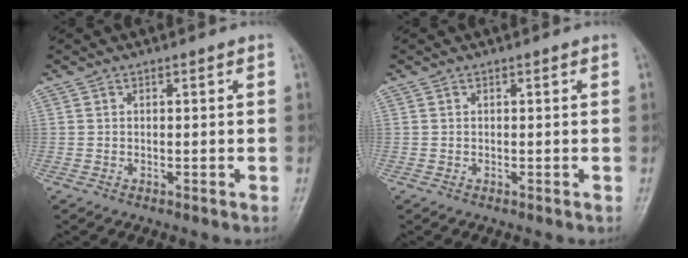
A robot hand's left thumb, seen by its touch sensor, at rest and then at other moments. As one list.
[{"total": 0.0}]